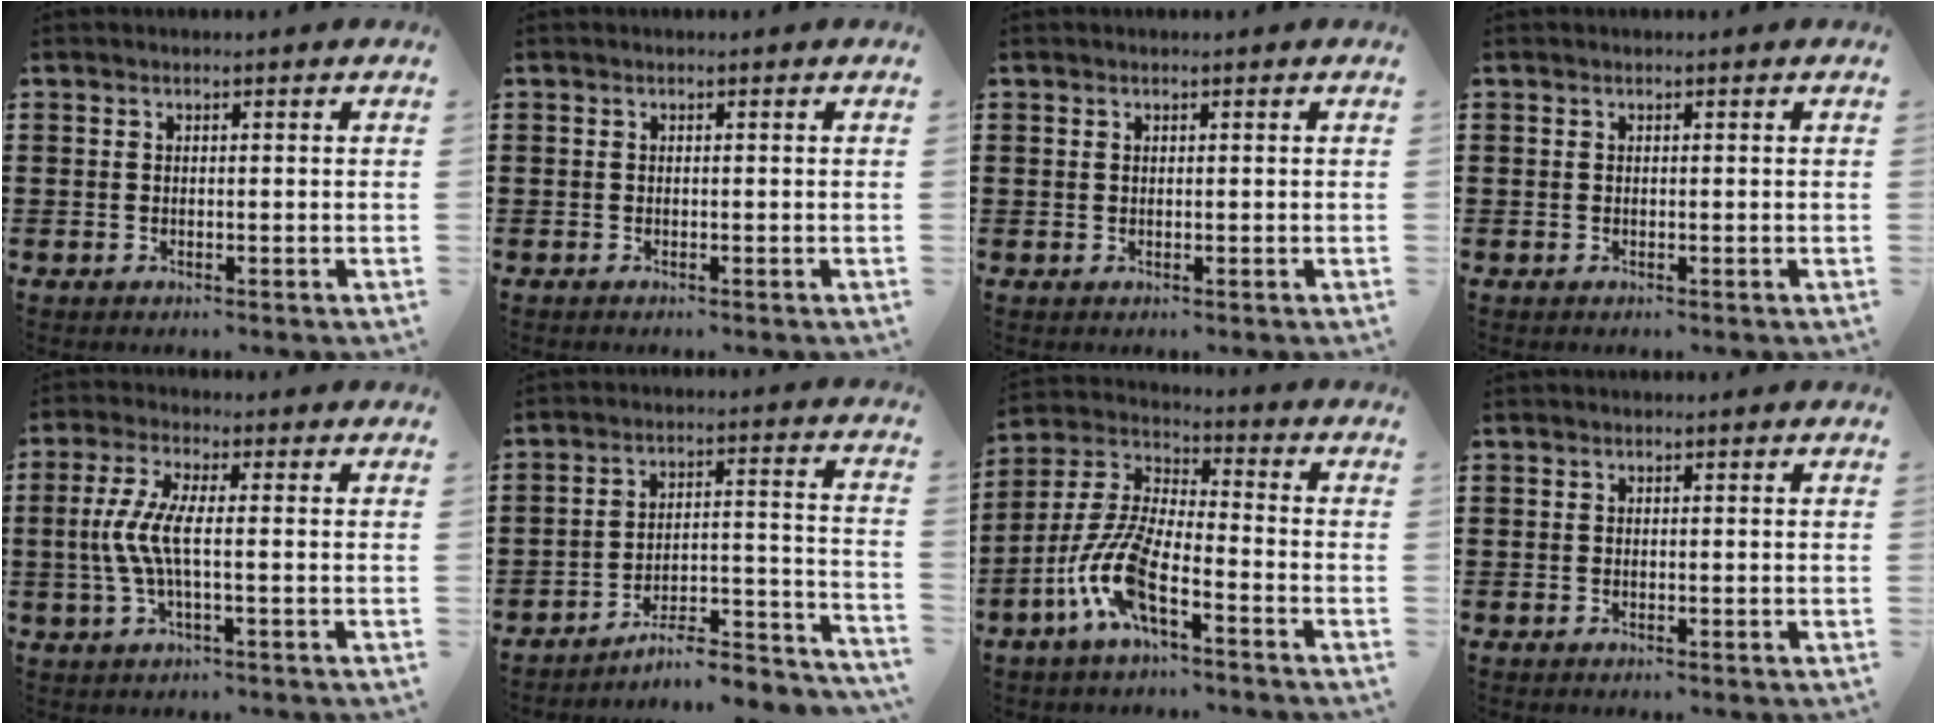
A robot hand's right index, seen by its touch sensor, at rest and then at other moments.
{"total": 0.0}
{"total": 0.5, "force": [0.3, 0.4, 0.0], "torque": [-0.001, 0.003, 0.006]}
{"total": 0.0}
{"total": 6.3, "force": [-0.7, 1.2, 6.1], "torque": [-0.153, -0.016, -0.028]}
{"total": 6.4, "force": [-5.7, 1.1, 2.7], "torque": [-0.039, -0.002, -0.111]}
{"total": 10.5, "force": [-5.2, 2.8, 8.7], "torque": [-0.214, -0.019, -0.105]}
{"total": 0.0}